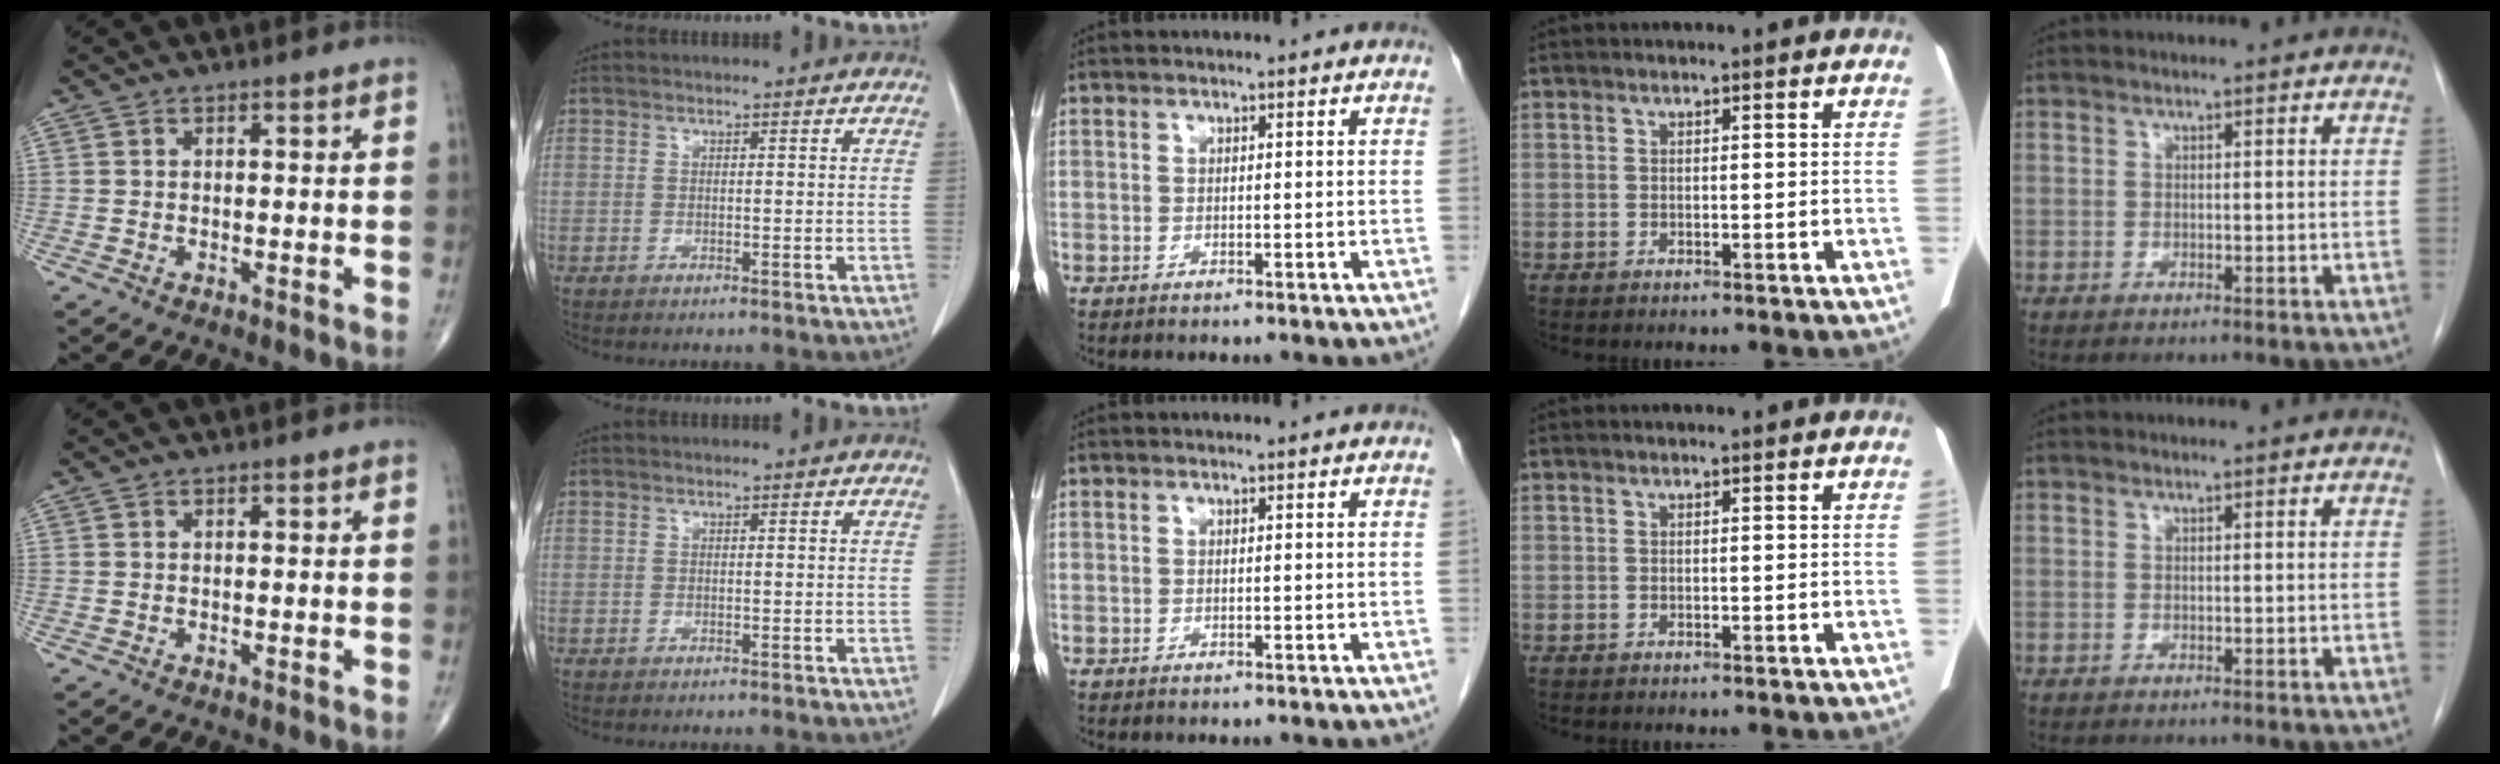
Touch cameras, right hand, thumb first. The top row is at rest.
{}